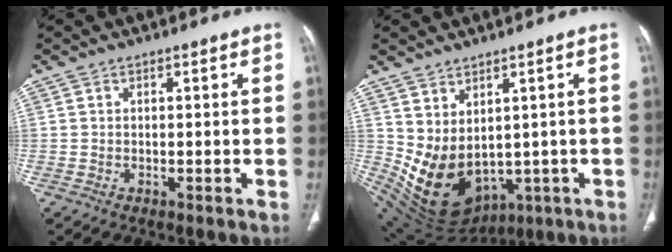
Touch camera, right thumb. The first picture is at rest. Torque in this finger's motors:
{"motor_torque": [-0.51, 1.30, 0.87, 0.86, 0.19]}